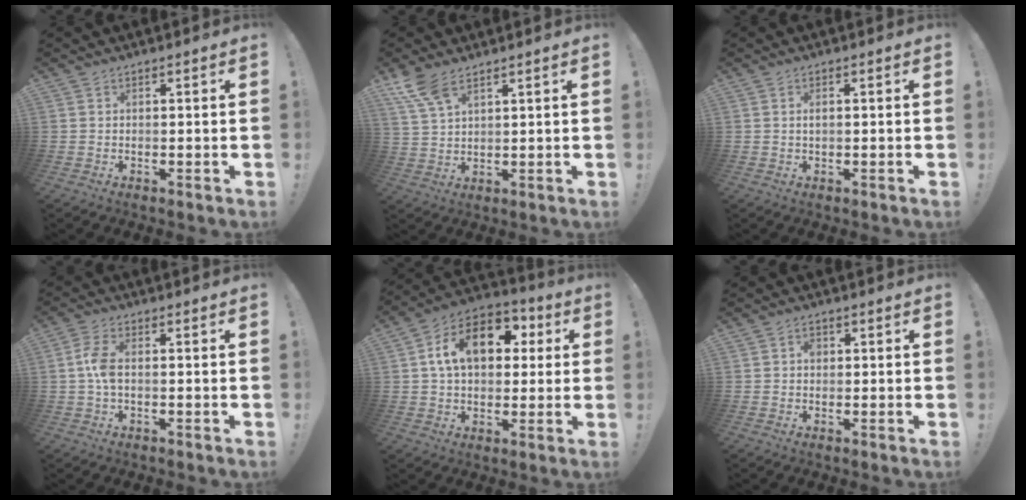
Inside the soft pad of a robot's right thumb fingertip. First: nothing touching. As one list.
[{"total": 7.5, "force": [5.4, 2.7, 4.5], "torque": [-0.095, -0.023, 0.104]}, {"total": 1.2, "force": [0.1, 0.3, 1.1], "torque": [-0.025, 0.002, 0.002]}, {"total": 5.8, "force": [-0.1, 2.7, 5.1], "torque": [-0.114, 0.008, -0.003]}, {"total": 16.7, "force": [4.6, 11.0, 11.8], "torque": [-0.185, 0.005, 0.083]}, {"total": 1.7, "force": [0.1, 1.4, 1.0], "torque": [-0.003, 0.000, -0.002]}]